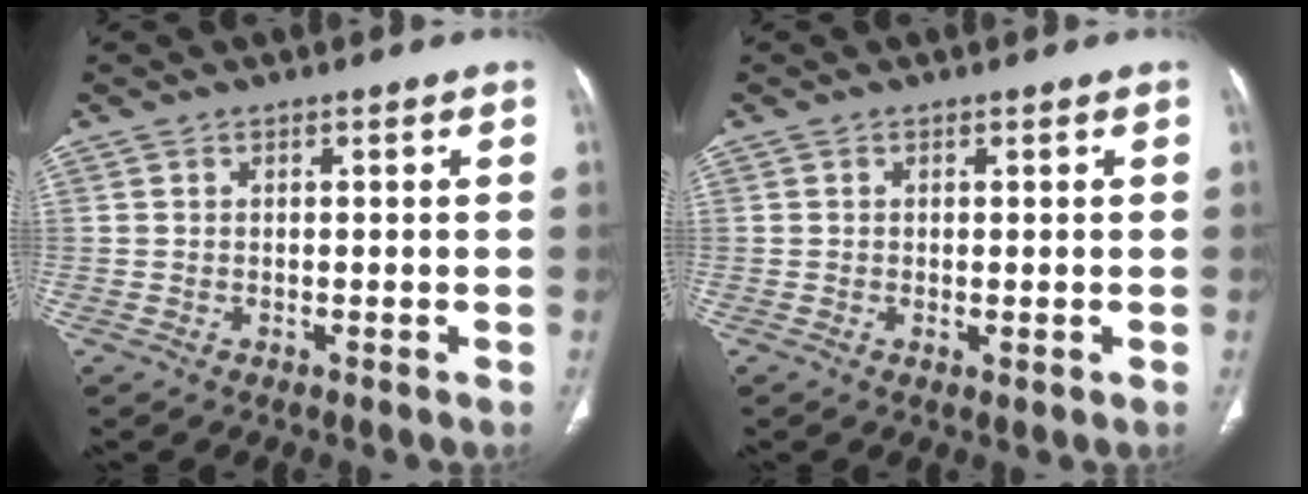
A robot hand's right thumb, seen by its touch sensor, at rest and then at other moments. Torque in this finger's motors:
{"motor_torque": [-0.07, 0.05, -0.20, -0.02, -0.02]}